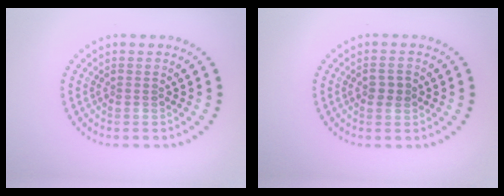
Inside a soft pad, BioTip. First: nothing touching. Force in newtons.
{"total": 1.6, "press": 1.6, "slide": 0.1}